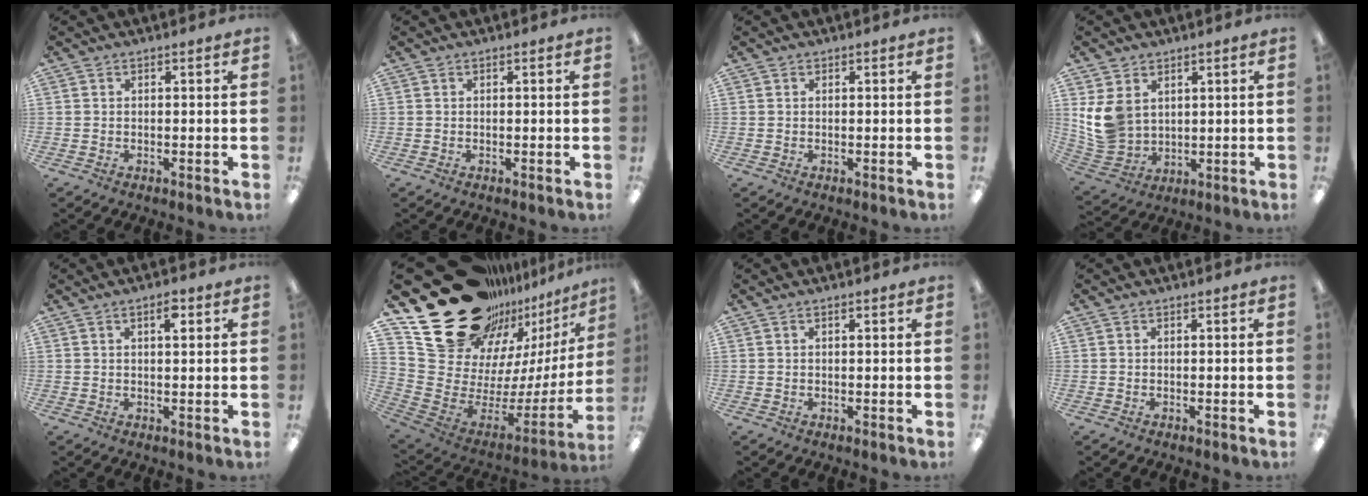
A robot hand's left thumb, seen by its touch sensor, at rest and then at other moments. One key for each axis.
{"total": 0.0}
{"total": 0.0}
{"total": 10.1, "fx": 3.2, "fy": 8.1, "fz": 5.0, "tx": -0.132, "ty": -0.006, "tz": 0.067}
{"total": 3.5, "fx": 1.9, "fy": 1.2, "fz": 2.7, "tx": -0.034, "ty": -0.005, "tz": 0.026}
{"total": 24.1, "fx": 17.6, "fy": 13.1, "fz": 10.1, "tx": -0.133, "ty": -0.153, "tz": 0.359}
{"total": 0.6, "fx": 0.3, "fy": 0.2, "fz": 0.5, "tx": -0.009, "ty": 0.001, "tz": 0.006}
{"total": 0.0}